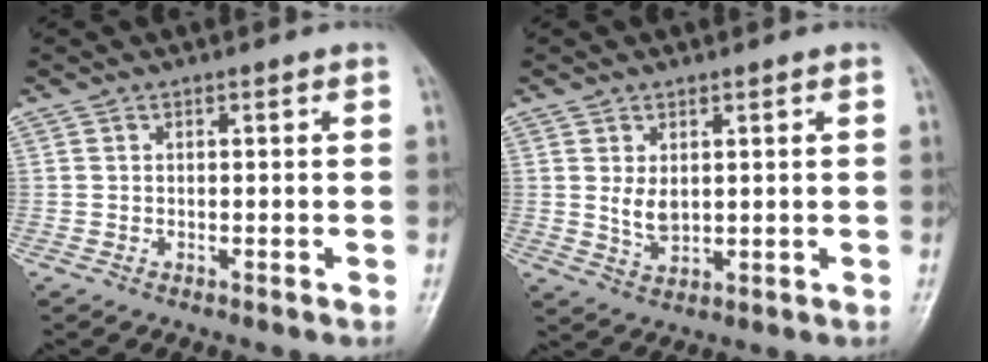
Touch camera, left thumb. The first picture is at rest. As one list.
[{"total": 4.0, "force": [1.0, 2.5, 3.0], "torque": [-0.044, -0.013, 0.025]}]